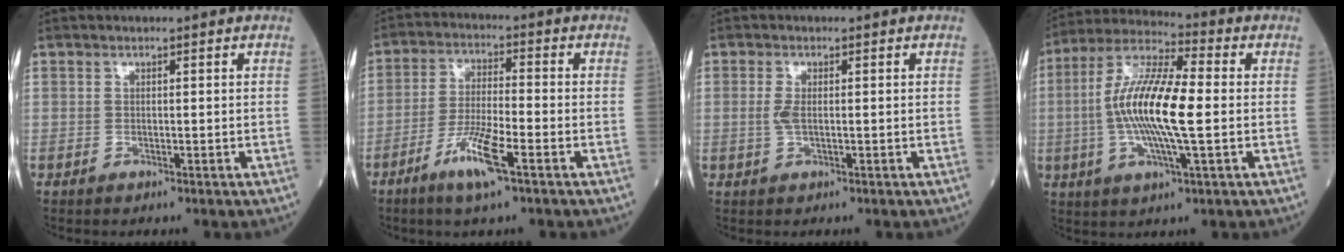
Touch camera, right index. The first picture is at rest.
{"total": 8.2, "force": [-4.4, 0.6, 6.9], "torque": [-0.136, -0.011, -0.085]}
{"total": 1.8, "force": [0.0, 0.6, 1.7], "torque": [-0.042, -0.001, 0.000]}
{"total": 14.6, "force": [-0.8, 2.2, 14.4], "torque": [-0.287, 0.005, -0.021]}